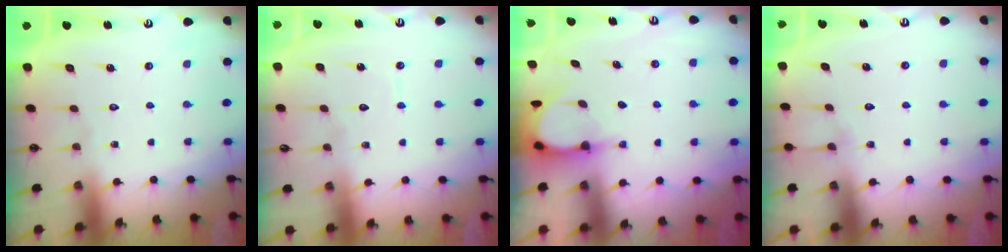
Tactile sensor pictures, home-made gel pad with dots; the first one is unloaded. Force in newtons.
{"total": 3.6, "press": 3.6, "slide": 0.2}
{"total": 4.0, "press": 4.0, "slide": 0.3}
{"total": 4.4, "press": 4.4, "slide": 0.5}